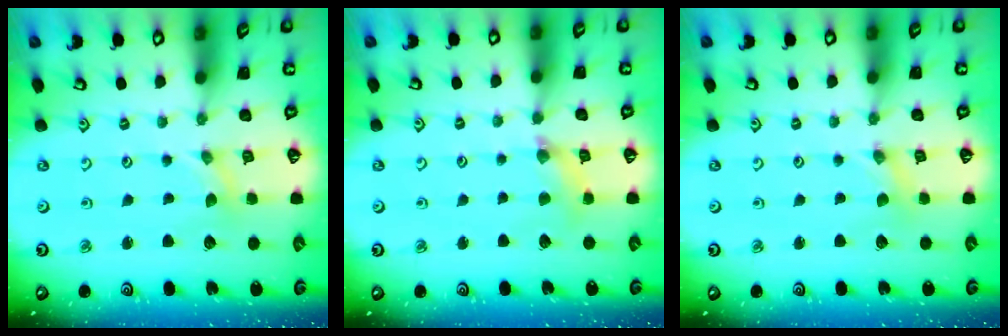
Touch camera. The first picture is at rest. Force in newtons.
{"total": 4.8, "press": 4.7, "slide": 0.4}
{"total": 0.0}